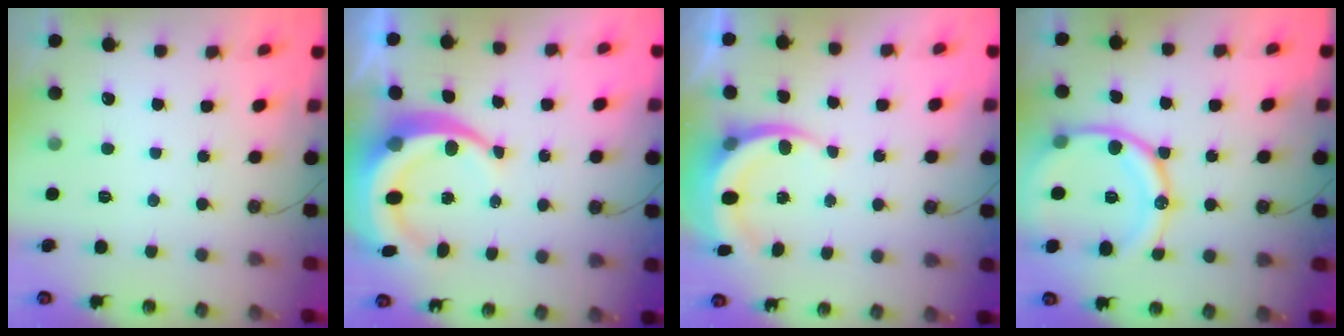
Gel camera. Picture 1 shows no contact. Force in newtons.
{"total": 13.3, "press": 13.1, "slide": 2.8}
{"total": 7.0, "press": 6.9, "slide": 1.4}
{"total": 18.6, "press": 18.5, "slide": 2.1}